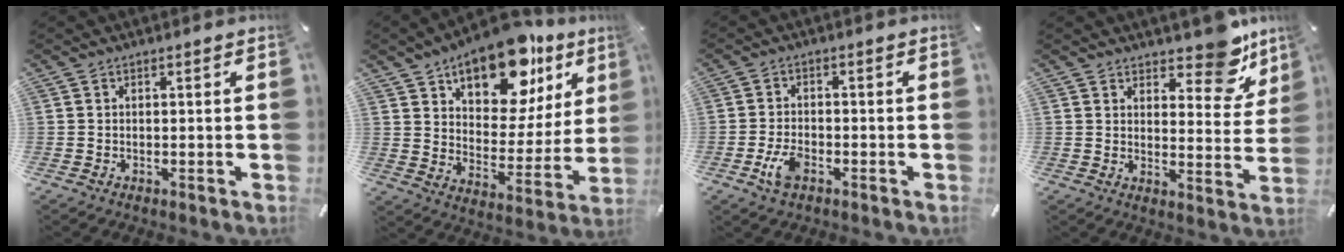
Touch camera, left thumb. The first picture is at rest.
{"total": 18.7, "force": [13.4, 9.4, 9.0], "torque": [-0.134, -0.094, 0.229]}
{"total": 5.0, "force": [-2.2, 2.8, 3.5], "torque": [-0.084, 0.002, -0.044]}
{"total": 11.3, "force": [8.5, 5.5, 5.0], "torque": [-0.039, -0.070, 0.147]}